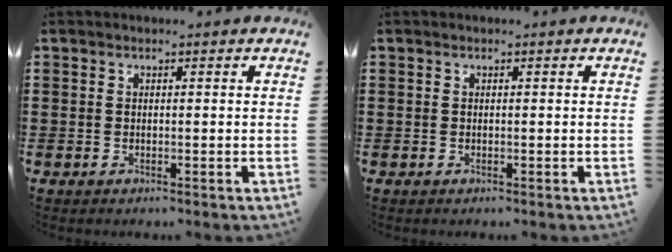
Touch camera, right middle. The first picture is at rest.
{"total": 0.0}